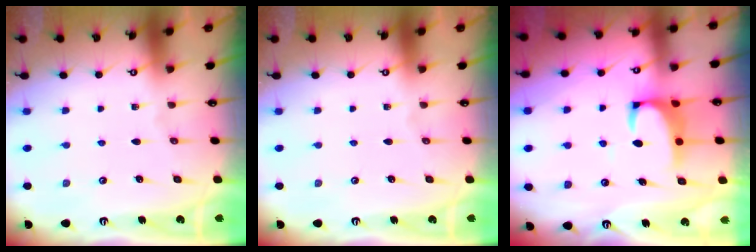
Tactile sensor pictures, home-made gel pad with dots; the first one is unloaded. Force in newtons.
{"total": 0.0}
{"total": 2.2, "press": 2.0, "slide": 1.0}